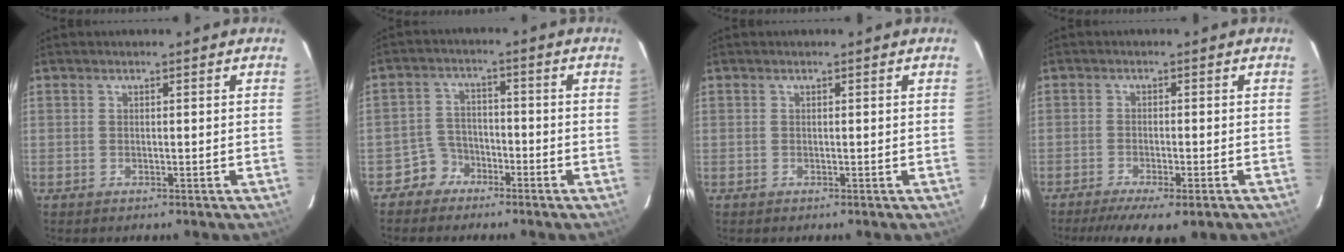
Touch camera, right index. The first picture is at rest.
{"total": 4.1, "force": [-2.7, 3.0, -0.1], "torque": [0.007, 0.013, -0.049]}
{"total": 0.0}
{"total": 9.2, "force": [-7.0, 1.8, 5.7], "torque": [-0.076, -0.013, -0.103]}